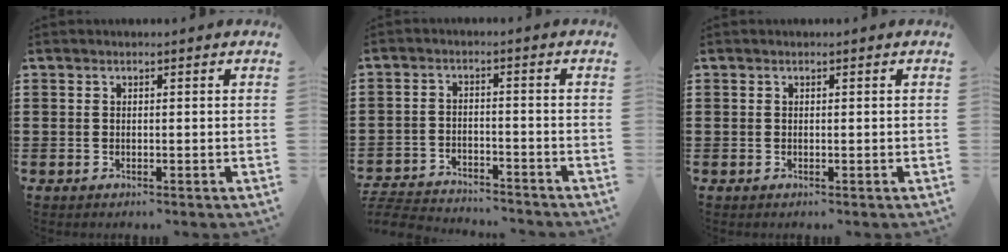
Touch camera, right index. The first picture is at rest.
{"total": 4.3, "force": [-4.3, 0.3, 0.3], "torque": [-0.023, -0.003, -0.095]}
{"total": 0.0}